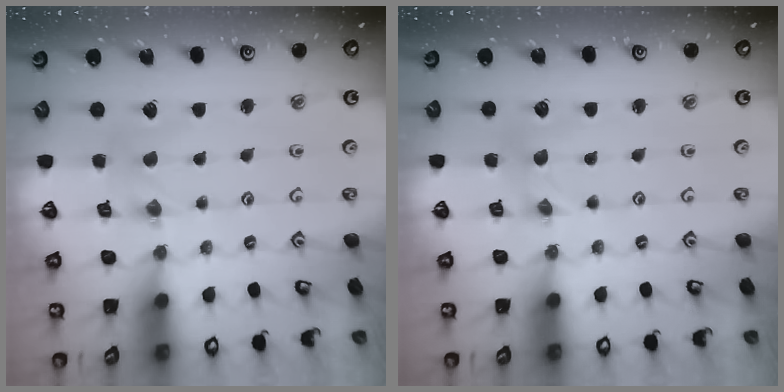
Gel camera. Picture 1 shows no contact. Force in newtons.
{"total": 0.6, "press": 0.6, "slide": 0.2}